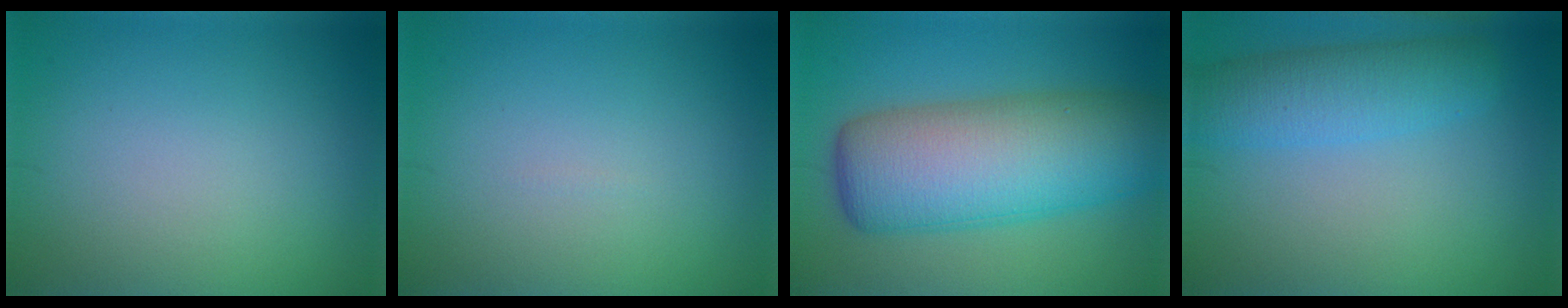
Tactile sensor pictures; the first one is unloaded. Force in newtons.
{"total": 0.0}
{"total": 11.5, "press": 11.5, "slide": 0.3}
{"total": 4.9, "press": 4.8, "slide": 0.3}